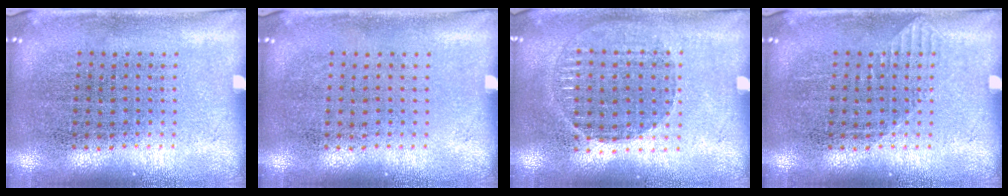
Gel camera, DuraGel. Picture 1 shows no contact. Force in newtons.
{"total": 0.0}
{"total": 1.1, "press": 1.1, "slide": 0.1}
{"total": 0.7, "press": 0.6, "slide": 0.2}